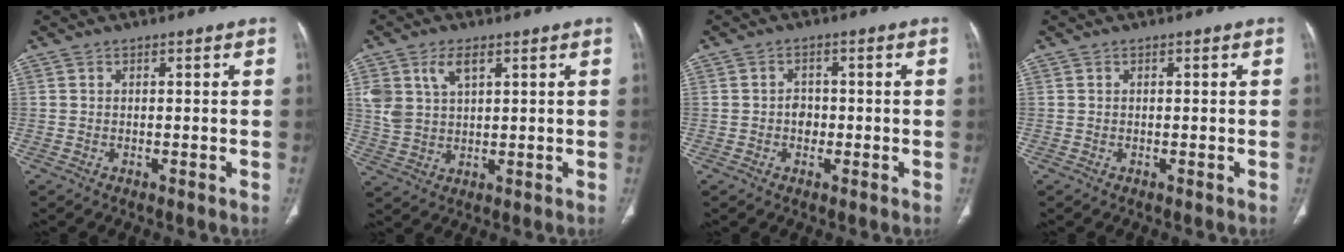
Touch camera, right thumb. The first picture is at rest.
{"total": 7.0, "force": [3.3, 3.9, 4.9], "torque": [-0.095, -0.009, 0.072]}
{"total": 2.6, "force": [-0.5, 2.1, 1.4], "torque": [-0.008, 0.007, -0.010]}
{"total": 0.0}